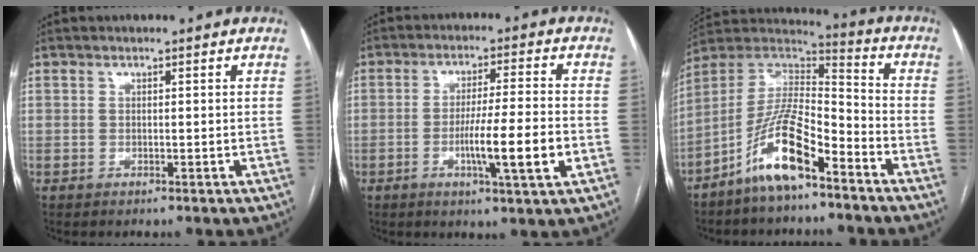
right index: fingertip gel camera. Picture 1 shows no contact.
{"total": 9.6, "force": [-2.7, -0.3, 9.2], "torque": [-0.160, -0.008, -0.046]}
{"total": 13.1, "force": [-8.1, 3.1, 9.9], "torque": [-0.194, 0.012, -0.150]}